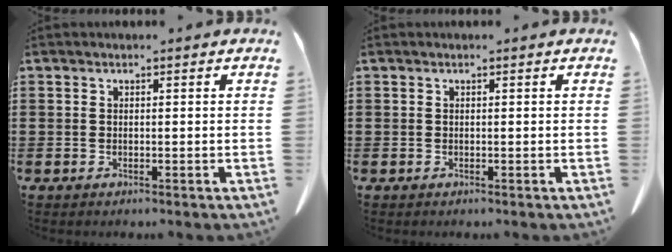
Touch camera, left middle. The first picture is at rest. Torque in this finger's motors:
{"motor_torque": [-0.08, 0.09, 0.00, 0.00]}